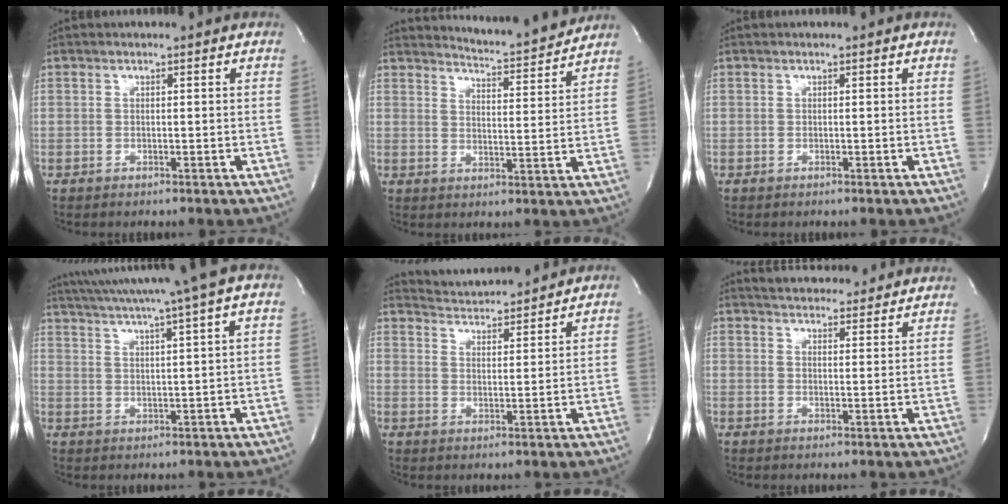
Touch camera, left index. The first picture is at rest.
{"total": 9.1, "force": [9.0, -0.9, 1.0], "torque": [-0.031, -0.015, 0.127]}
{"total": 0.0}
{"total": 13.1, "force": [10.7, -2.3, 7.2], "torque": [-0.127, -0.002, 0.152]}
{"total": 8.1, "force": [8.0, 0.0, 0.9], "torque": [-0.028, 0.011, 0.127]}
{"total": 12.6, "force": [11.9, 2.3, 3.5], "torque": [-0.046, 0.017, 0.152]}